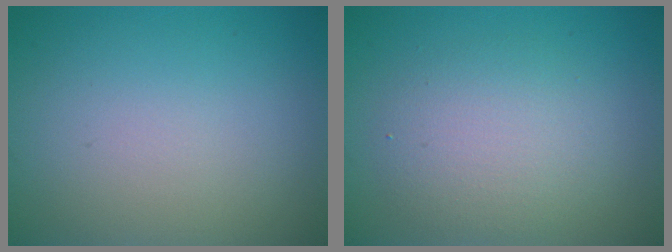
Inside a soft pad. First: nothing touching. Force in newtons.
{"total": 3.7, "press": 3.7, "slide": 0.4}